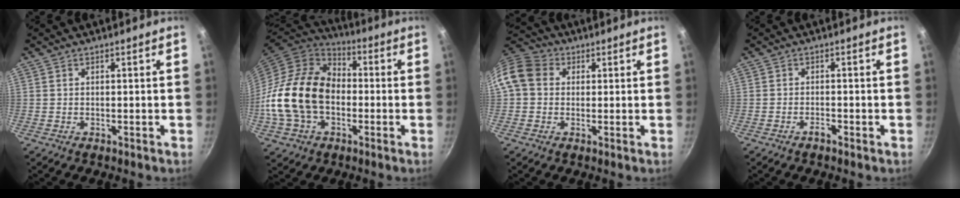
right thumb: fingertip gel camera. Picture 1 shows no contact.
{"total": 20.9, "force": [-2.5, 15.1, 14.3], "torque": [-0.246, 0.038, -0.051]}
{"total": 10.1, "force": [1.5, 8.5, 5.3], "torque": [-0.089, 0.023, 0.009]}
{"total": 1.3, "force": [-1.0, 0.3, 0.8], "torque": [-0.014, 0.012, -0.021]}